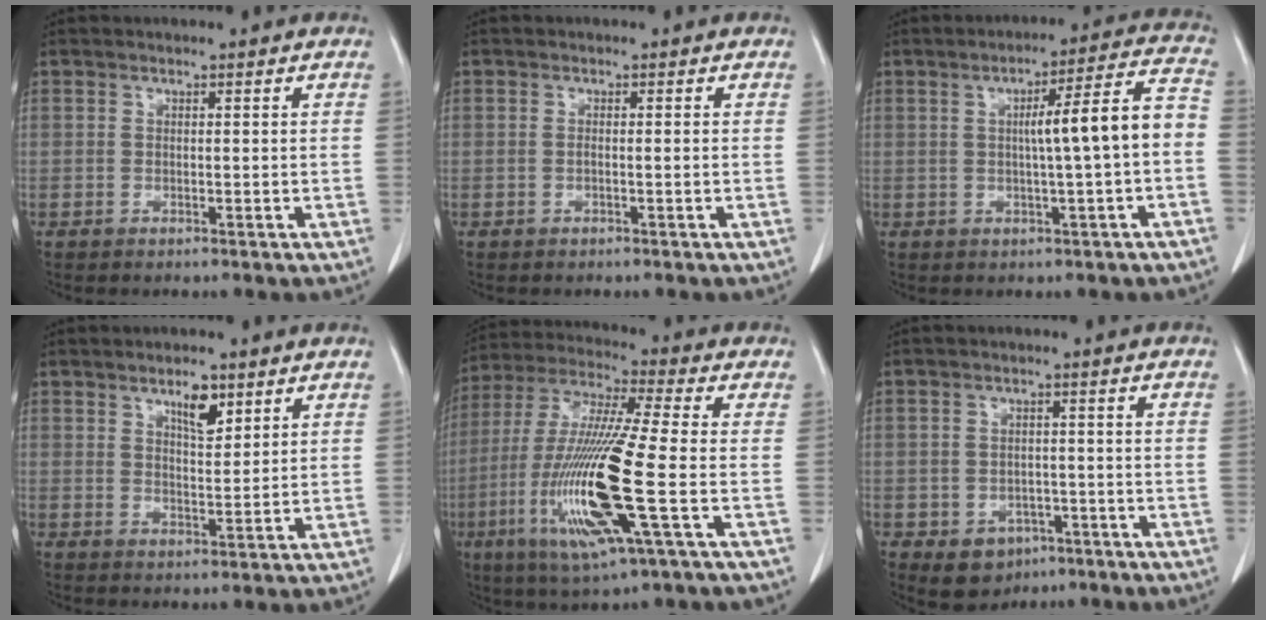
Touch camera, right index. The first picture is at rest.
{"total": 0.8, "force": [-0.2, 0.0, 0.8], "torque": [-0.012, 0.002, -0.001]}
{"total": 9.8, "force": [-0.6, -0.2, 9.8], "torque": [-0.139, 0.025, -0.011]}
{"total": 4.6, "force": [2.8, 1.5, 3.3], "torque": [-0.059, -0.002, 0.049]}
{"total": 18.3, "force": [-4.6, 0.5, 17.7], "torque": [-0.375, -0.020, -0.091]}
{"total": 5.8, "force": [-2.9, 4.5, 2.1], "torque": [-0.028, 0.003, -0.029]}